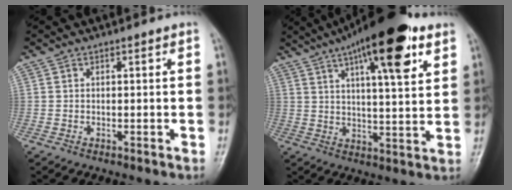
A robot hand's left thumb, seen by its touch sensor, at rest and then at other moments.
{"total": 18.5, "force": [9.9, 5.2, 14.7], "torque": [-0.207, -0.021, 0.149]}